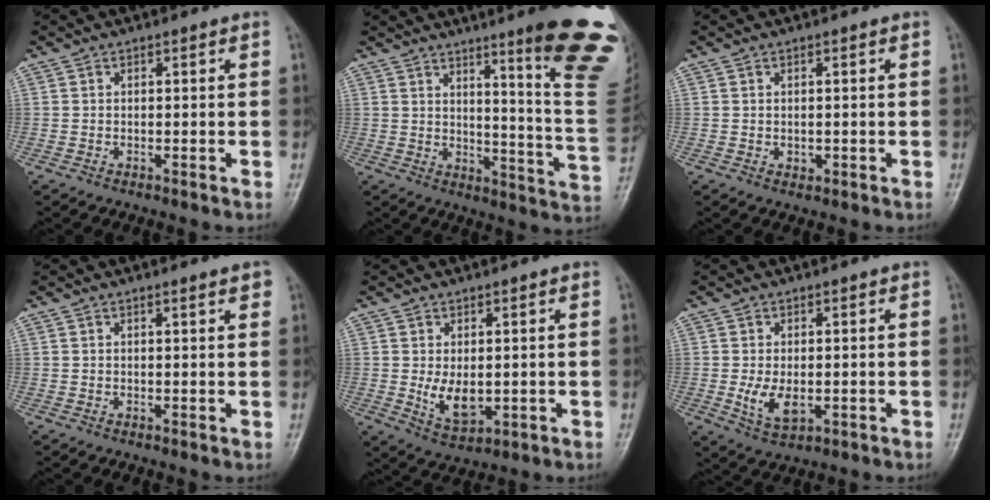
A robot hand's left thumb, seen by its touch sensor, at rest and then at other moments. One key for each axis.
{"total": 21.5, "fx": 12.2, "fy": 2.0, "fz": 17.5, "tx": -0.187, "ty": -0.078, "tz": 0.159}
{"total": 1.1, "fx": 0.0, "fy": 1.0, "fz": 0.6, "tx": -0.006, "ty": 0.000, "tz": 0.002}
{"total": 1.7, "fx": 1.1, "fy": 0.3, "fz": 1.3, "tx": -0.016, "ty": -0.003, "tz": 0.012}
{"total": 6.2, "fx": -0.1, "fy": 3.9, "fz": 4.8, "tx": -0.072, "ty": -0.017, "tz": 0.012}
{"total": 5.4, "fx": -0.8, "fy": 3.3, "fz": 4.3, "tx": -0.077, "ty": -0.012, "tz": -0.008}